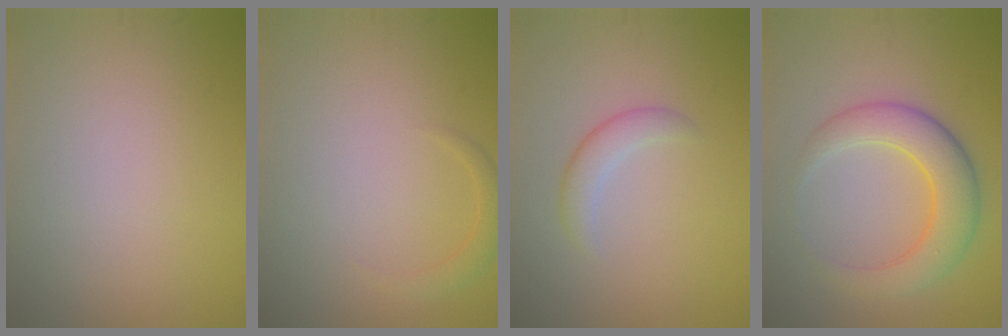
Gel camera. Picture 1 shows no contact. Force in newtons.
{"total": 1.2, "press": 1.2, "slide": 0.1}
{"total": 2.1, "press": 2.1, "slide": 0.1}
{"total": 5.4, "press": 5.4, "slide": 0.1}